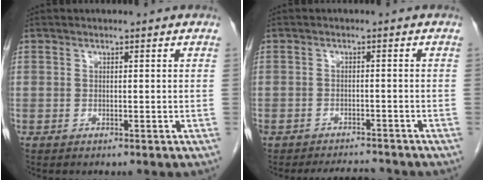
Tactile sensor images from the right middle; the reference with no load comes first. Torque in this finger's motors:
{"motor_torque": [0.12, -0.10, 0.03, 0.04]}